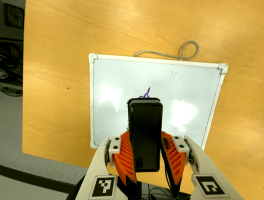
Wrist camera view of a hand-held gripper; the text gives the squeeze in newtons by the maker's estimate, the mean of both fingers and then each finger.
{"total": 9.8, "left": 8.0, "right": 11.6}